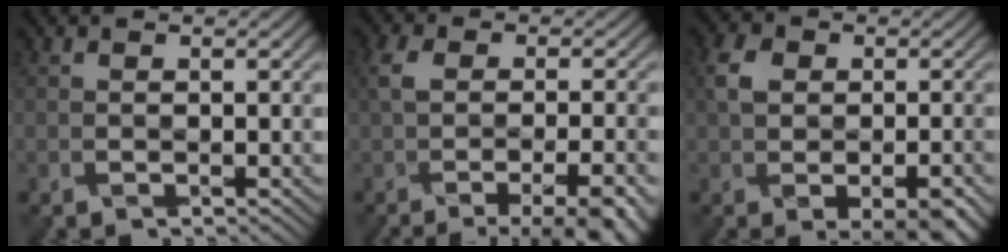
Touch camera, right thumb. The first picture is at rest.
{"total": 8.8, "force": [-3.7, 3.4, 7.2], "torque": [-0.096, -0.010, -0.048]}
{"total": 7.2, "force": [-2.0, 4.6, 5.2], "torque": [-0.073, -0.004, -0.041]}